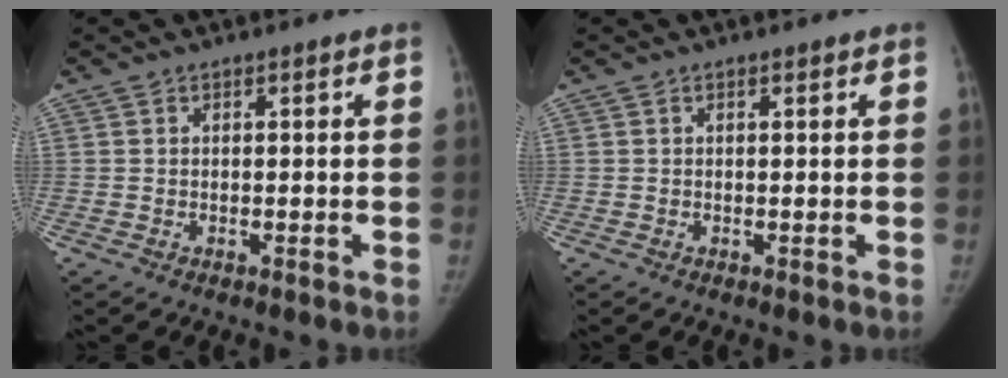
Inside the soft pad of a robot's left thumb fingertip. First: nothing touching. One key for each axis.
{"total": 0.0}